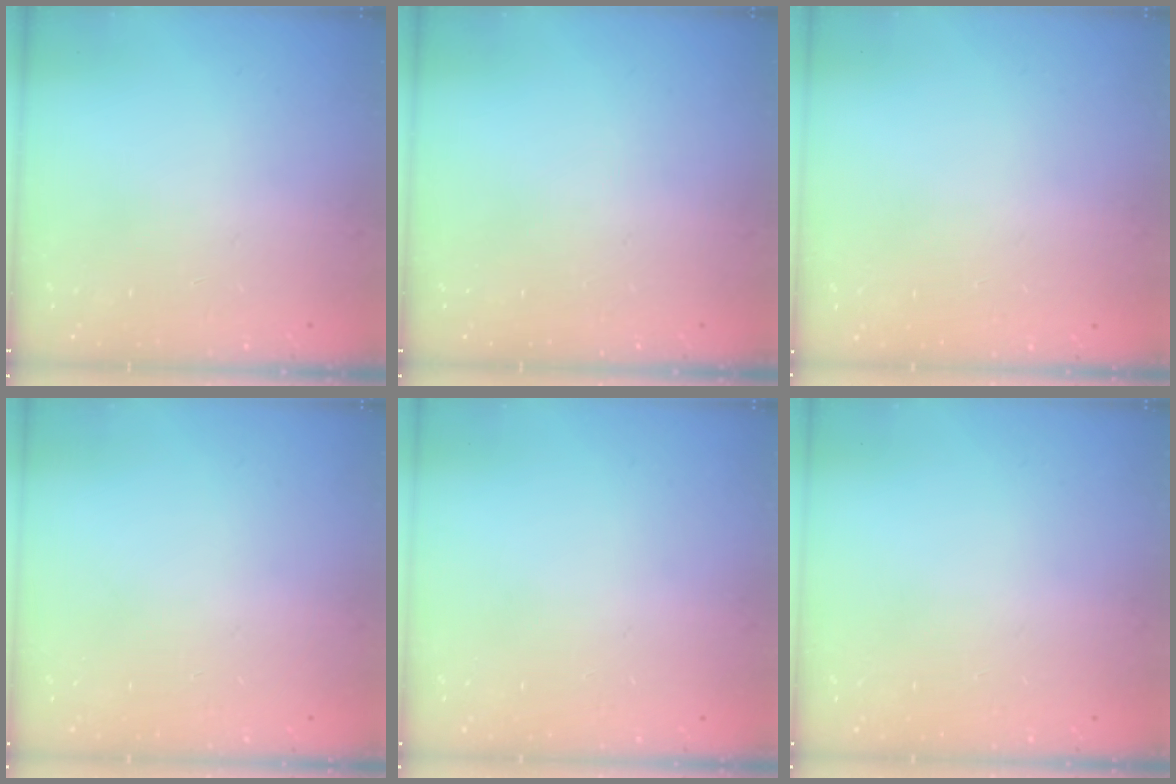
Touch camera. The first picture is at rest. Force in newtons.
{"total": 0.0}
{"total": 0.0}
{"total": 0.0}
{"total": 0.0}
{"total": 0.0}